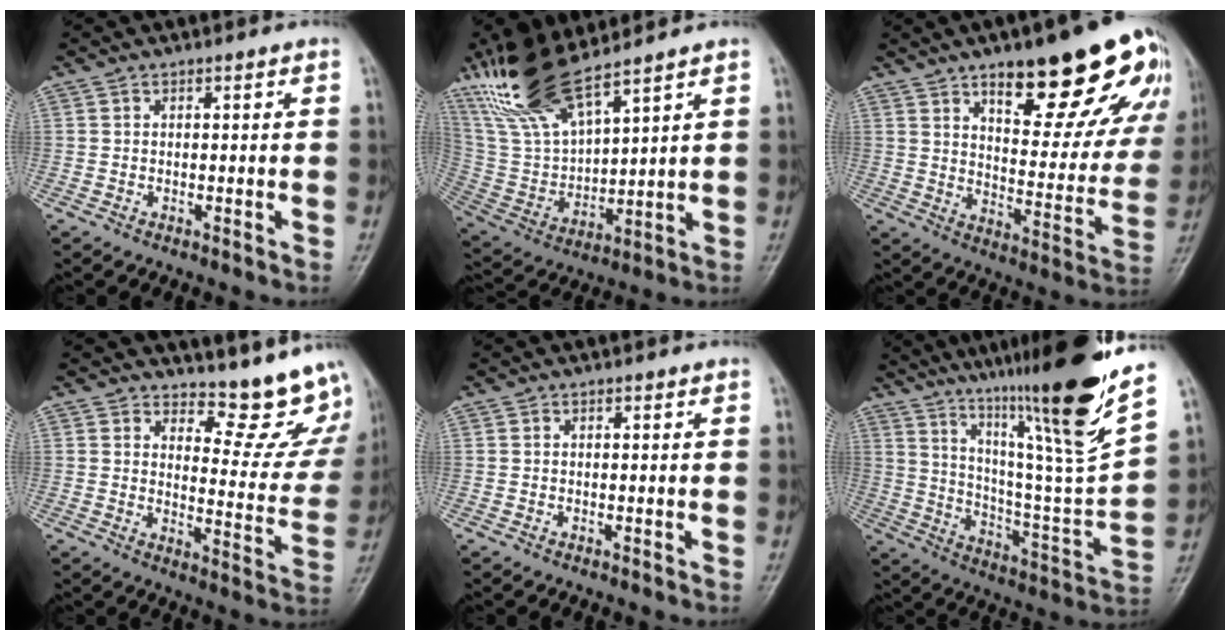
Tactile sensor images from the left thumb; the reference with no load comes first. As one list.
[{"total": 14.8, "force": [11.8, 3.6, 8.1], "torque": [-0.154, -0.052, 0.251]}, {"total": 24.5, "force": [14.1, 7.9, 18.3], "torque": [-0.199, -0.054, 0.201]}, {"total": 12.1, "force": [11.3, 3.3, 2.9], "torque": [-0.001, -0.125, 0.134]}, {"total": 0.0}, {"total": 27.3, "force": [18.6, 1.7, 19.9], "torque": [-0.299, -0.090, 0.302]}]